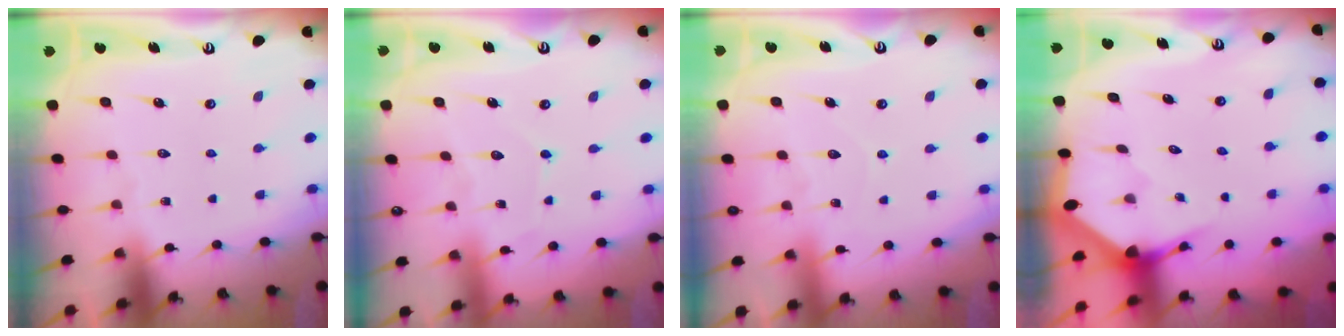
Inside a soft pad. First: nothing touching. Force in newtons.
{"total": 5.8, "press": 5.8, "slide": 0.7}
{"total": 6.5, "press": 6.5, "slide": 0.7}
{"total": 2.9, "press": 2.9, "slide": 0.2}